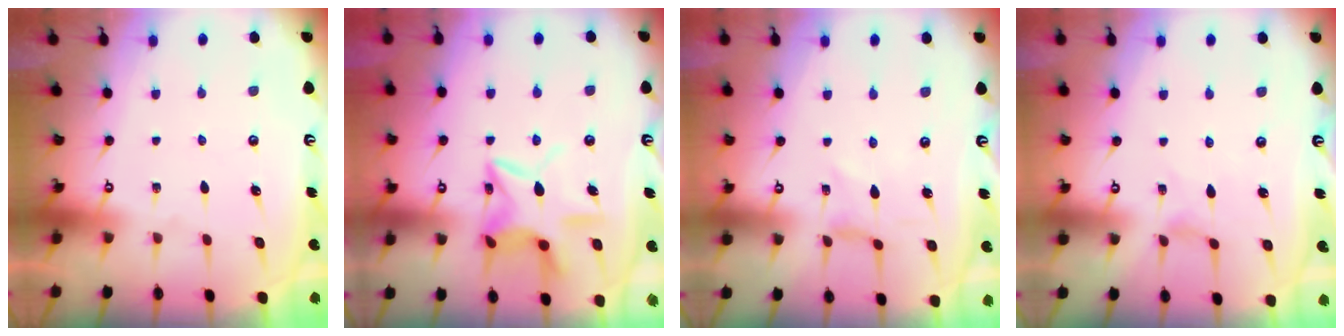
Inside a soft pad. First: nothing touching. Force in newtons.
{"total": 12.1, "press": 12.0, "slide": 1.0}
{"total": 0.0}
{"total": 0.0}